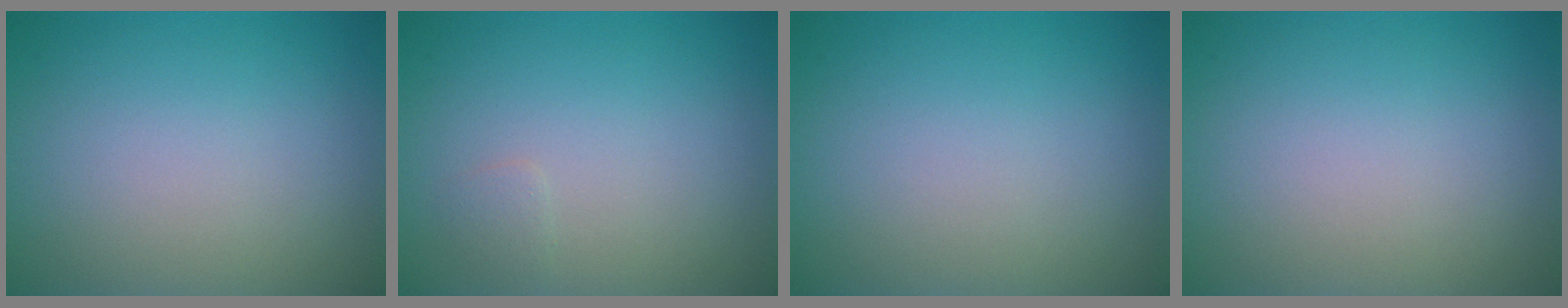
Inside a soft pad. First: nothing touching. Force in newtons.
{"total": 0.6, "press": 0.6, "slide": 0.0}
{"total": 0.0}
{"total": 0.0}